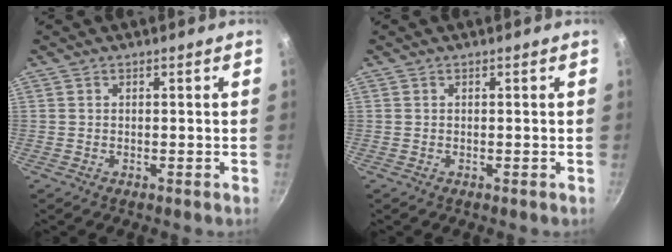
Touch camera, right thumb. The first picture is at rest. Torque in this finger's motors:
{"motor_torque": [-0.19, -0.19, 0.24, -0.14, 0.00]}